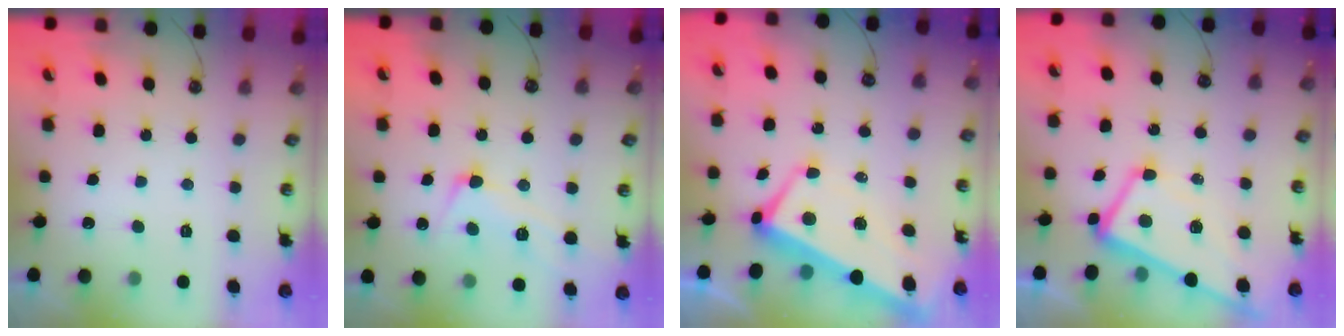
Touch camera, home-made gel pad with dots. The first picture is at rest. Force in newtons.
{"total": 4.2, "press": 4.0, "slide": 1.0}
{"total": 1.8, "press": 1.2, "slide": 1.3}
{"total": 1.4, "press": 1.1, "slide": 0.9}